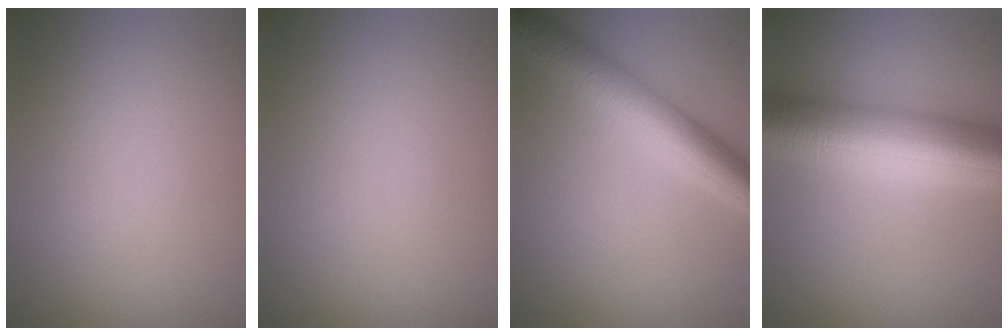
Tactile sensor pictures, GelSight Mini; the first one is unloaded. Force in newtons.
{"total": 0.0}
{"total": 6.5, "press": 6.5, "slide": 0.2}
{"total": 11.8, "press": 11.8, "slide": 0.1}